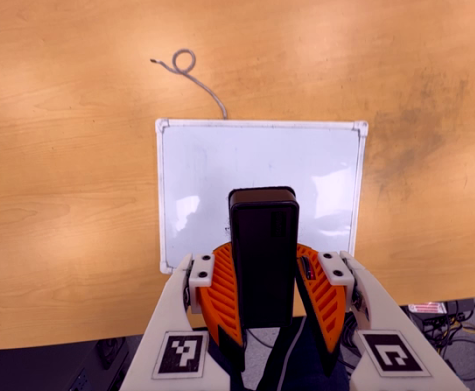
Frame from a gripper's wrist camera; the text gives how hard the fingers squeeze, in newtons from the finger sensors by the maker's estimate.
{"total": 7.3, "left": 8.2, "right": 6.5}